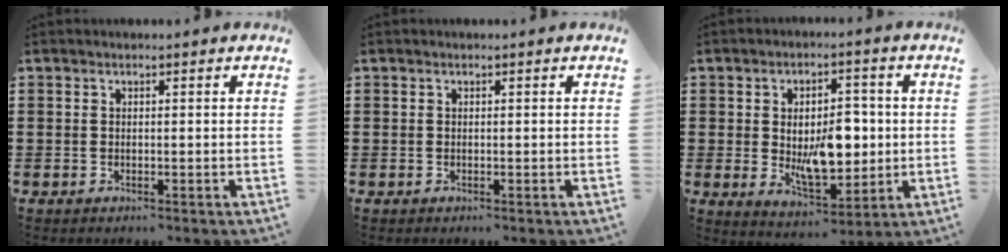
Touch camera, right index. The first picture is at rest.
{"total": 0.0}
{"total": 9.2, "force": [0.2, 4.9, 7.8], "torque": [-0.123, -0.003, -0.002]}